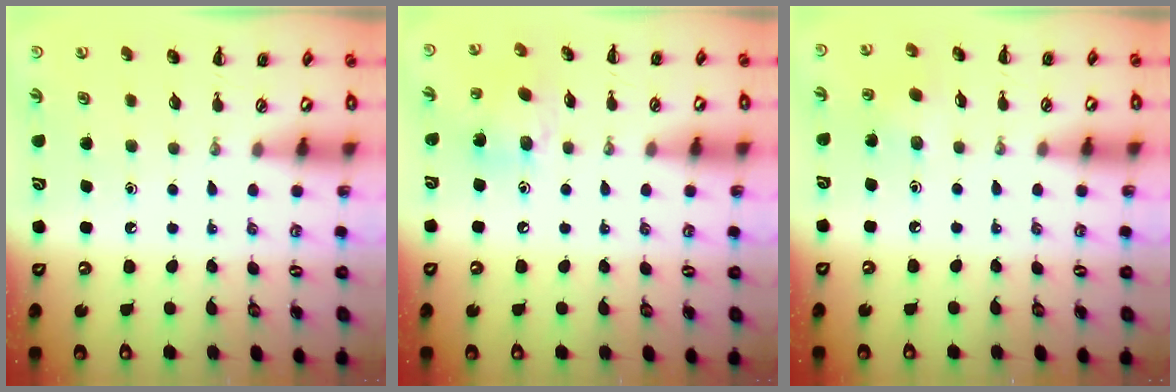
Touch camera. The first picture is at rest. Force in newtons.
{"total": 8.6, "press": 8.6, "slide": 1.1}
{"total": 2.6, "press": 2.5, "slide": 0.9}